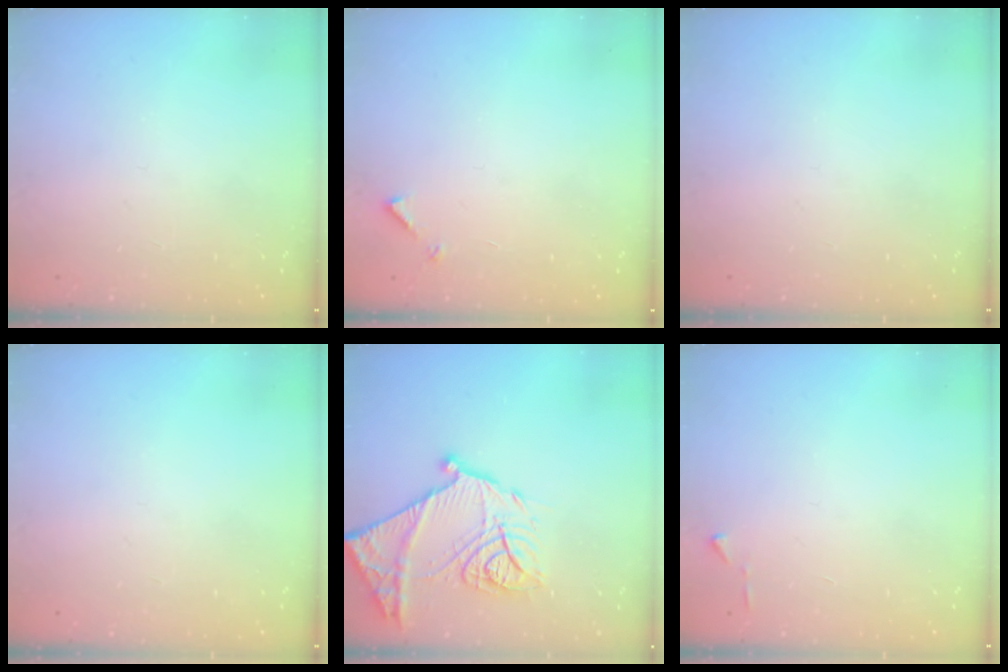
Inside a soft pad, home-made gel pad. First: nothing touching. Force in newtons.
{"total": 5.0, "press": 4.9, "slide": 0.5}
{"total": 0.0}
{"total": 0.0}
{"total": 20.5, "press": 20.5, "slide": 1.8}
{"total": 3.9, "press": 3.9, "slide": 0.5}